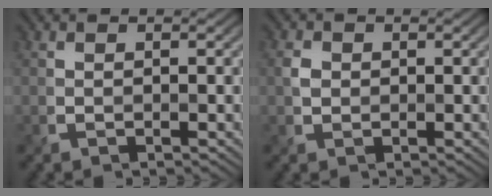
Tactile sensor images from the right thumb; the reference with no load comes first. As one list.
[{"total": 1.4, "force": [0.1, 1.3, 0.5], "torque": [-0.013, -0.002, -0.004]}]